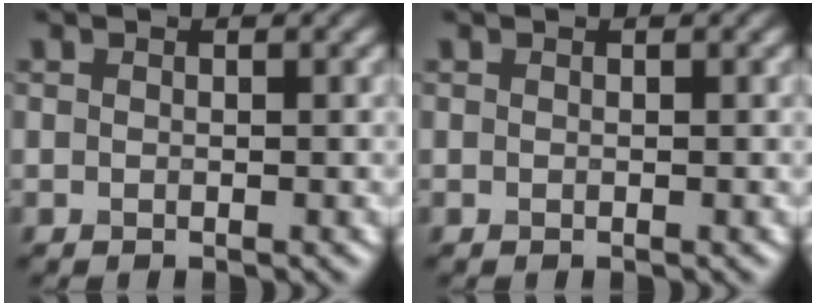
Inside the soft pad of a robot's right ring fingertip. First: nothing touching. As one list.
[{"total": 0.0}]